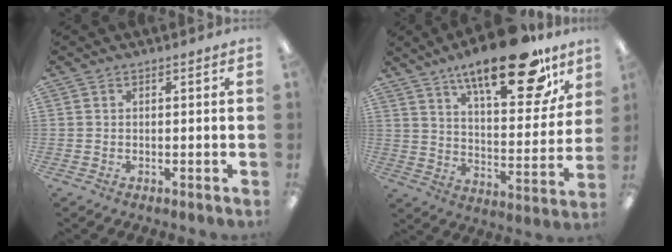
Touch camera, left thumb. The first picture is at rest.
{"total": 22.5, "force": [15.5, 7.4, 14.5], "torque": [-0.217, -0.091, 0.250]}